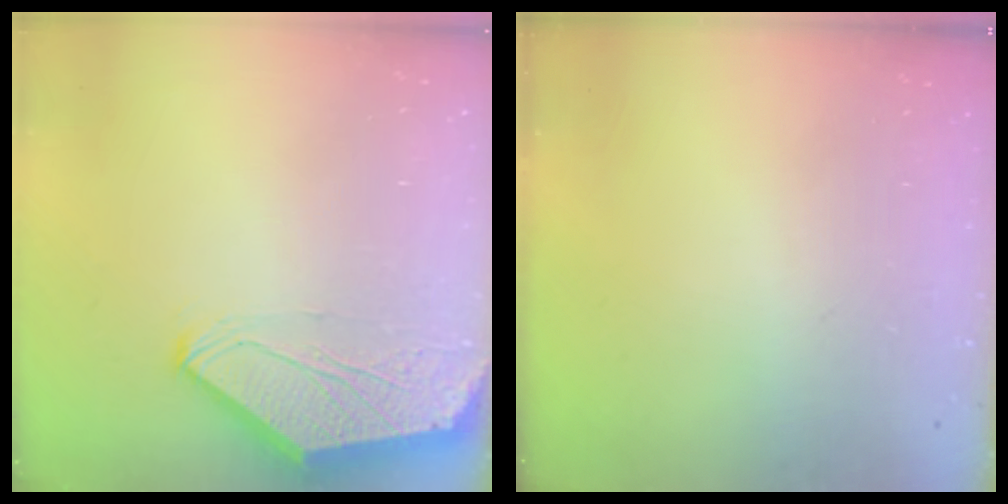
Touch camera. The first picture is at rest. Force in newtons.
{"total": 0.0}